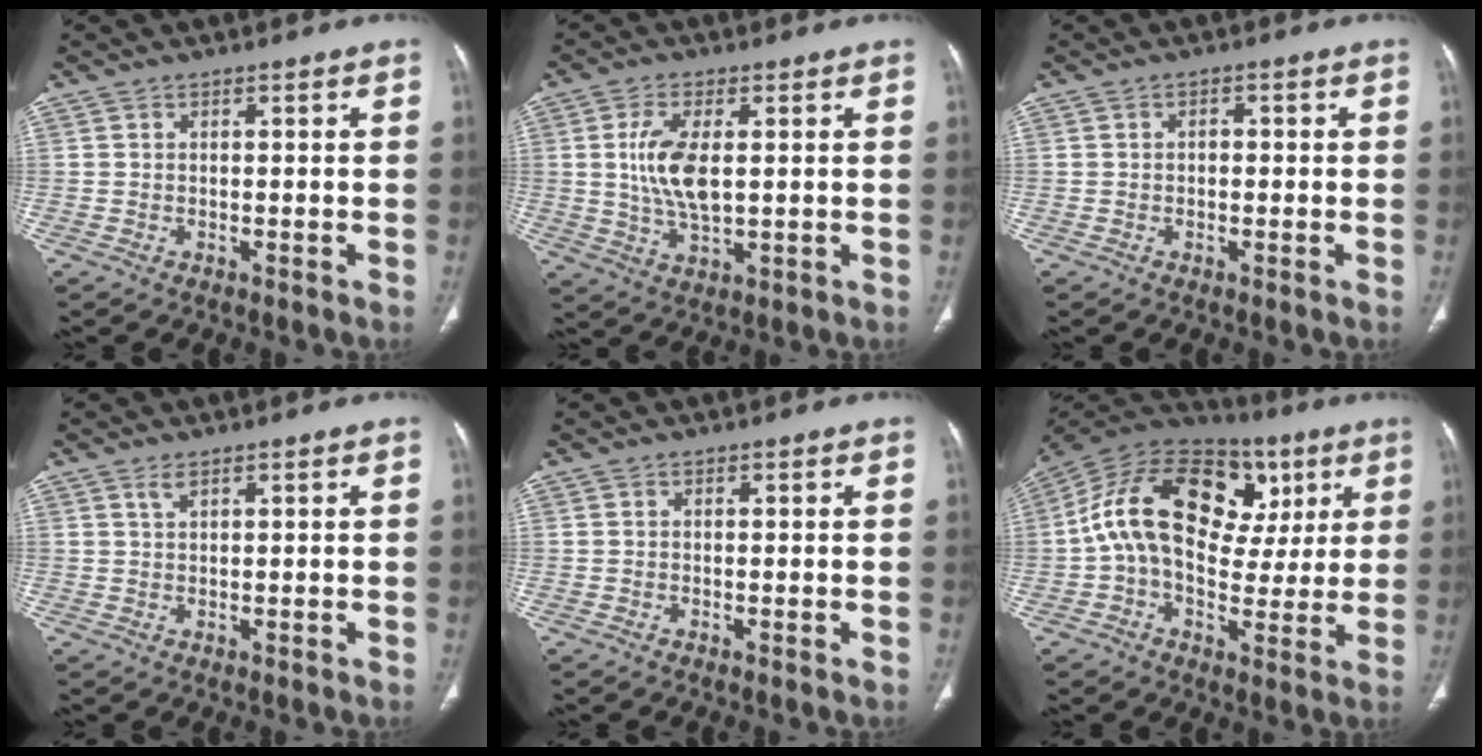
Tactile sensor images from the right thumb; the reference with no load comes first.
{"total": 8.9, "force": [1.2, 4.1, 7.8], "torque": [-0.161, -0.010, 0.027]}
{"total": 1.4, "force": [0.0, 1.0, 0.9], "torque": [-0.009, 0.006, -0.003]}
{"total": 1.4, "force": [1.0, 0.4, 0.8], "torque": [-0.017, 0.000, 0.022]}
{"total": 0.0}
{"total": 23.0, "force": [5.4, 15.1, 16.6], "torque": [-0.260, 0.037, 0.079]}